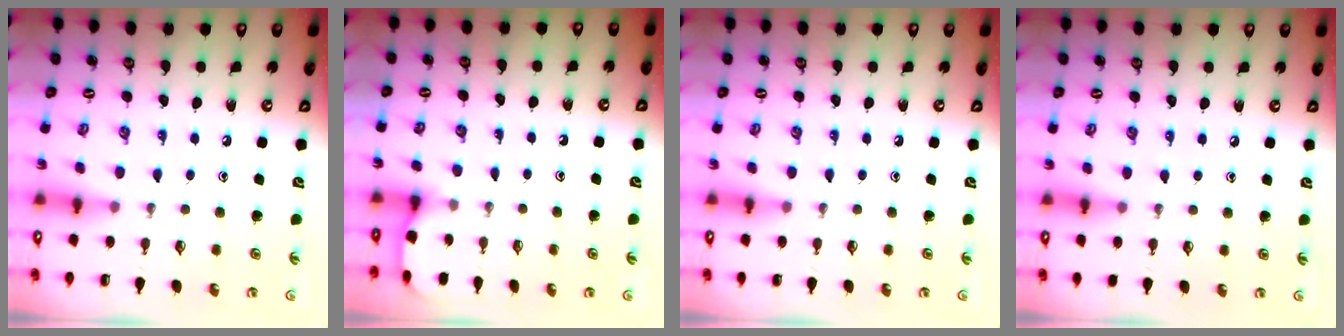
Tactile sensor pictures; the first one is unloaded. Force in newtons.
{"total": 2.6, "press": 2.6, "slide": 0.2}
{"total": 0.0}
{"total": 2.6, "press": 2.6, "slide": 0.3}